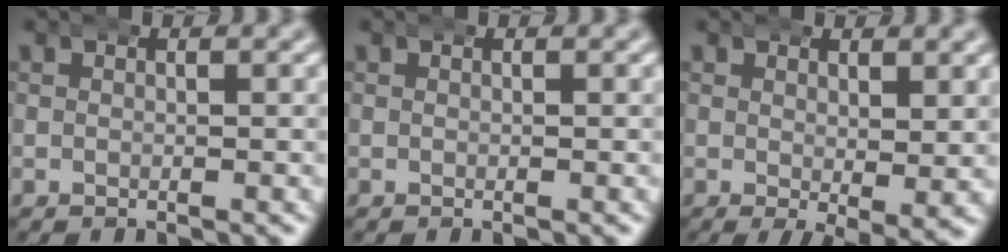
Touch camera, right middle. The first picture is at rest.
{"total": 0.0}
{"total": 2.5, "force": [0.0, 0.7, 2.4], "torque": [-0.022, -0.018, 0.005]}